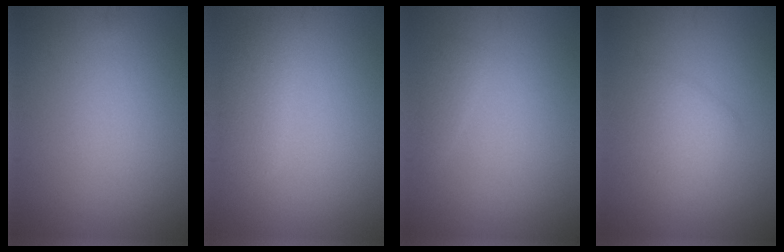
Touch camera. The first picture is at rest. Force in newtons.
{"total": 2.7, "press": 2.7, "slide": 0.2}
{"total": 1.0, "press": 1.0, "slide": 0.1}
{"total": 2.6, "press": 2.6, "slide": 0.2}